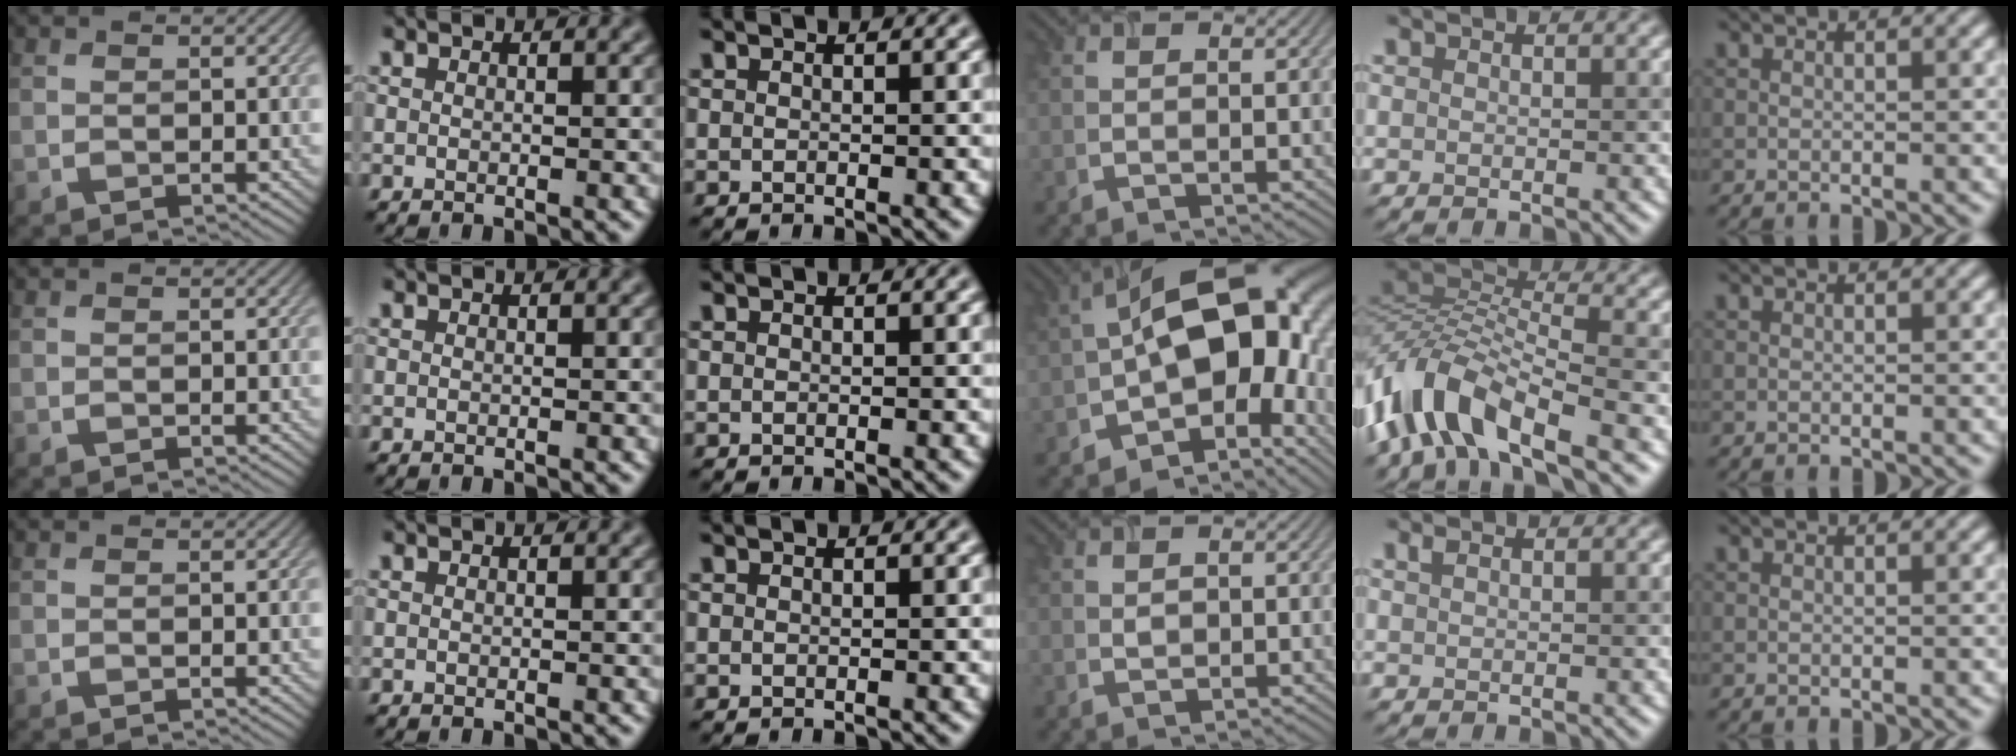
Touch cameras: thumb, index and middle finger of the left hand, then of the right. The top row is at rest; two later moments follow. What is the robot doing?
{"motion": "insert", "object": "airpods case & airpods"}